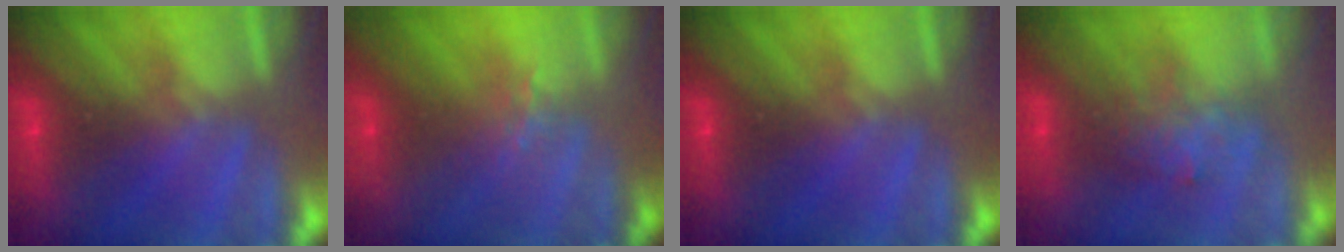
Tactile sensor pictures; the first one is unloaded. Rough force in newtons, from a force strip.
{"total": 1.4}
{"total": 0.0}
{"total": 2.6}